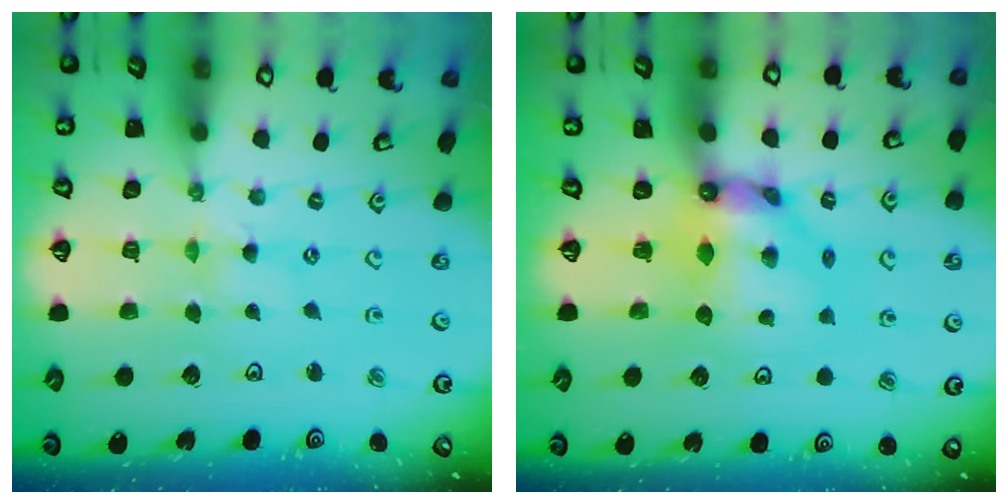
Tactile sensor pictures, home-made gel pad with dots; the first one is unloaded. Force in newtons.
{"total": 9.1, "press": 9.0, "slide": 0.8}